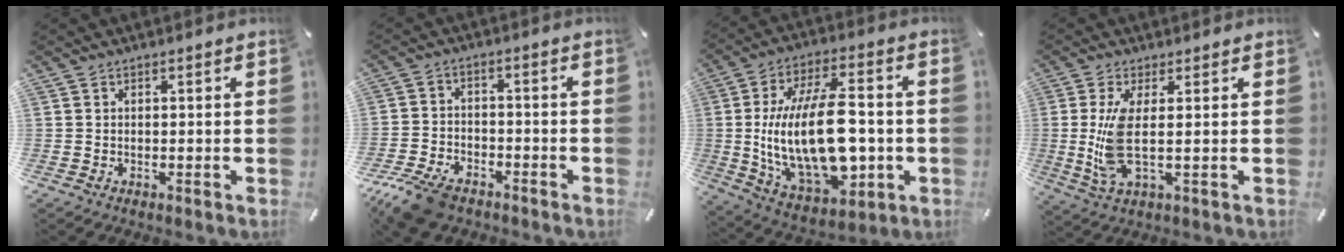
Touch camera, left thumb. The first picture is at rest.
{"total": 9.0, "force": [-6.7, 4.4, 4.1], "torque": [-0.087, 0.028, -0.125]}
{"total": 25.2, "force": [-1.3, 13.5, 21.2], "torque": [-0.423, -0.007, -0.015]}
{"total": 9.3, "force": [0.7, 2.3, 9.0], "torque": [-0.201, -0.027, 0.011]}